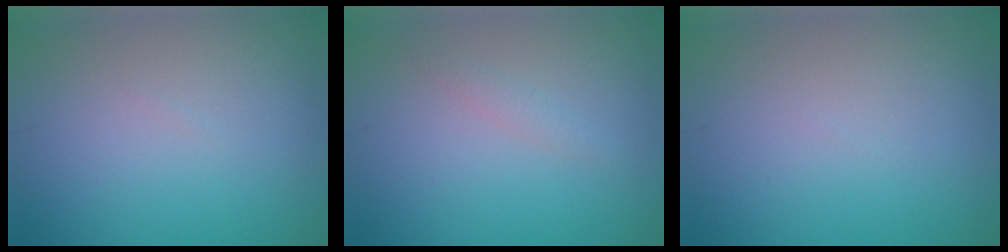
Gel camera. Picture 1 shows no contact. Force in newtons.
{"total": 1.0, "press": 1.0, "slide": 0.0}
{"total": 0.0}